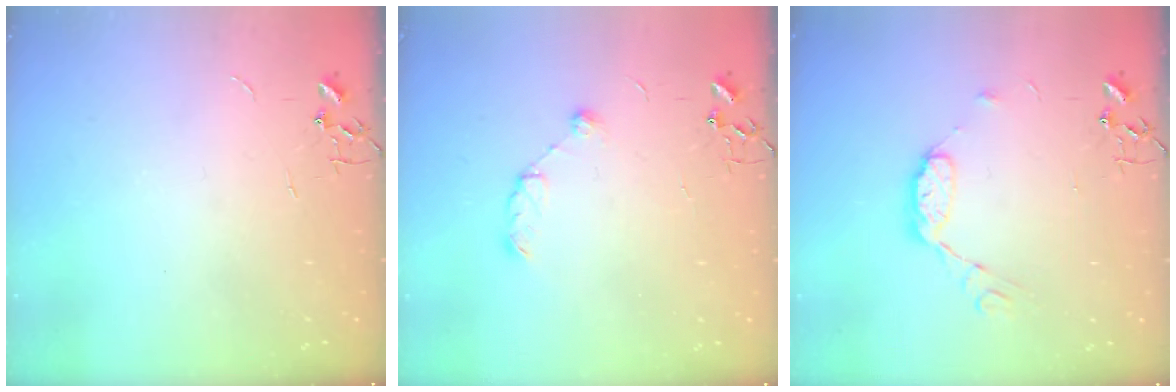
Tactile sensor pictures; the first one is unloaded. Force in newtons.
{"total": 7.2, "press": 7.1, "slide": 0.7}
{"total": 9.1, "press": 9.1, "slide": 0.6}